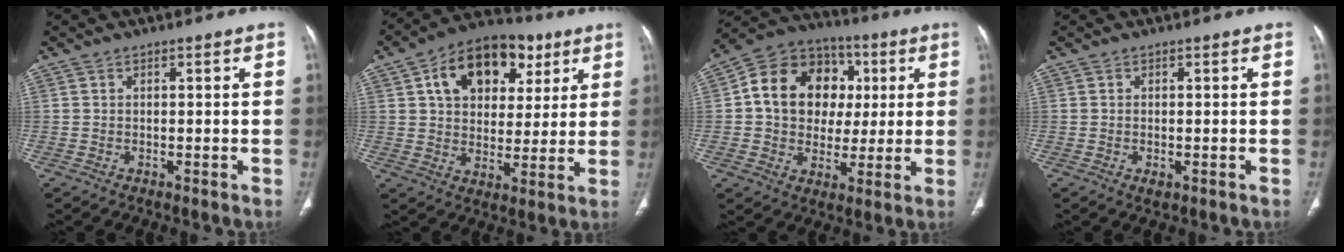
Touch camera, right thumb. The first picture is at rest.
{"total": 17.4, "force": [7.2, 11.9, 10.6], "torque": [-0.121, 0.002, 0.112]}
{"total": 17.5, "force": [2.7, 14.4, 9.5], "torque": [-0.122, 0.023, 0.043]}
{"total": 1.4, "force": [-0.5, 0.7, 1.1], "torque": [-0.016, -0.001, -0.006]}